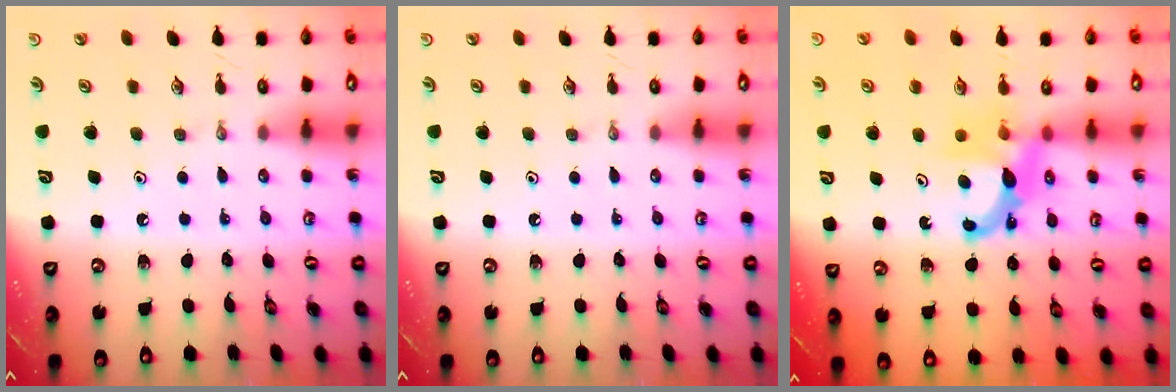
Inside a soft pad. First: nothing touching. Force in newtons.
{"total": 0.0}
{"total": 7.8, "press": 7.8, "slide": 0.4}